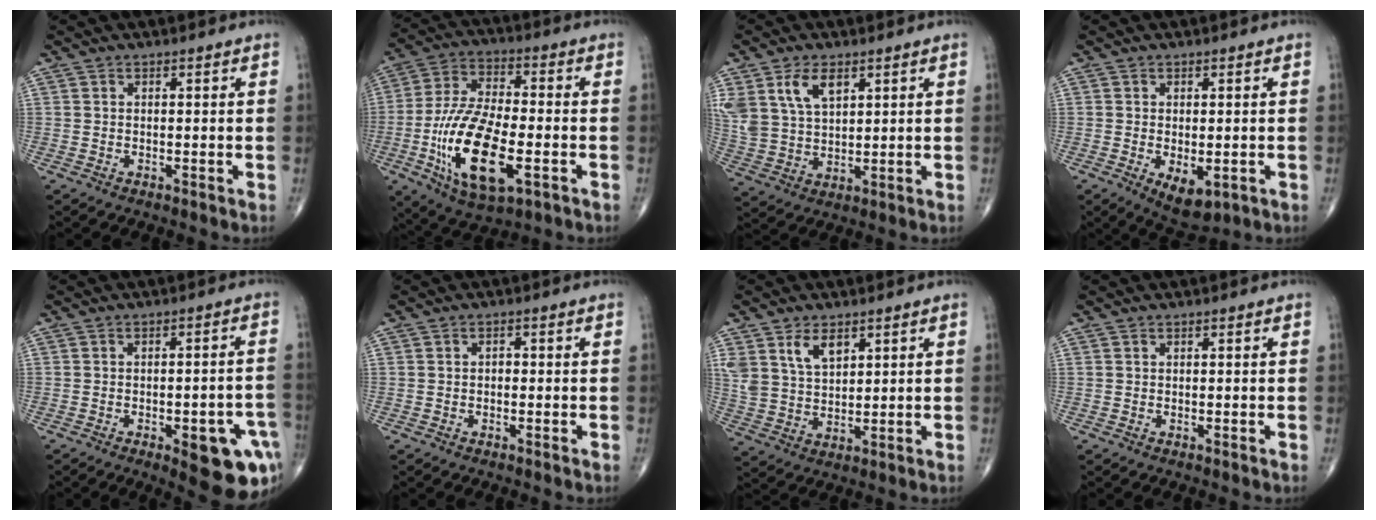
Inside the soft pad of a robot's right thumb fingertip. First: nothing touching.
{"total": 19.5, "force": [-5.6, 8.3, 16.7], "torque": [-0.324, 0.010, -0.092]}
{"total": 10.3, "force": [5.0, 6.0, 6.7], "torque": [-0.128, -0.014, 0.109]}
{"total": 6.0, "force": [-1.7, 3.1, 4.9], "torque": [-0.072, -0.010, -0.015]}
{"total": 13.9, "force": [-5.7, 4.9, 11.6], "torque": [-0.095, 0.026, -0.055]}
{"total": 0.9, "force": [-0.2, 0.7, 0.6], "torque": [-0.004, 0.003, -0.006]}
{"total": 7.4, "force": [4.1, 4.3, 4.5], "torque": [-0.073, -0.018, 0.087]}
{"total": 0.0}